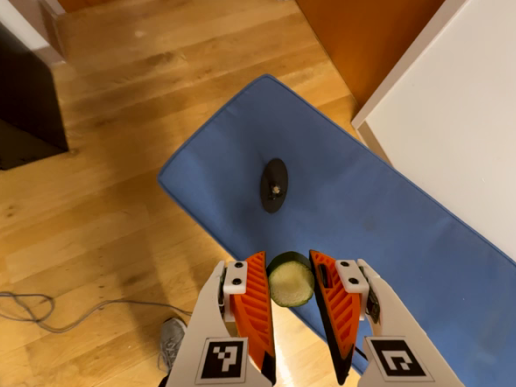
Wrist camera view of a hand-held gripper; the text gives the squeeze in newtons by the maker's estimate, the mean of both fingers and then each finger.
{"total": 9.4, "left": 9.4, "right": 9.4}